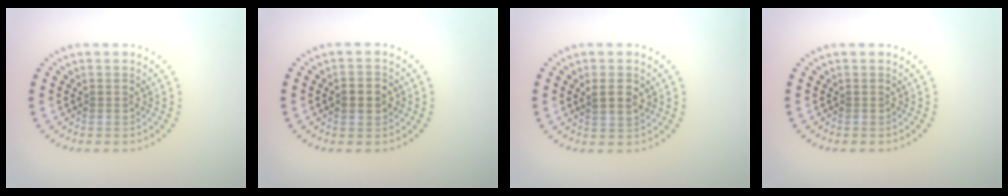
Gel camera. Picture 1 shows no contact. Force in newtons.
{"total": 2.4, "press": 2.4, "slide": 0.1}
{"total": 2.0, "press": 1.9, "slide": 0.5}
{"total": 0.0}